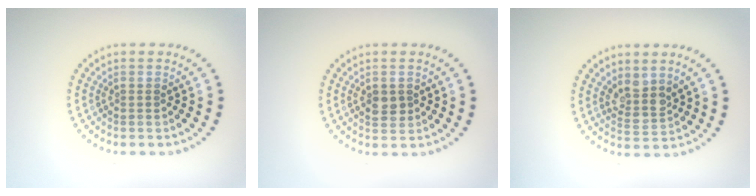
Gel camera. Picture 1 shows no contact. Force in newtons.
{"total": 1.8, "press": 1.8, "slide": 0.1}
{"total": 2.6, "press": 2.2, "slide": 1.5}